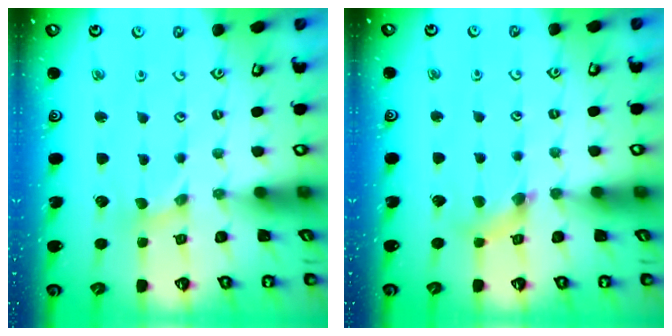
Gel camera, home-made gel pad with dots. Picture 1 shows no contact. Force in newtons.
{"total": 3.3, "press": 3.3, "slide": 0.3}